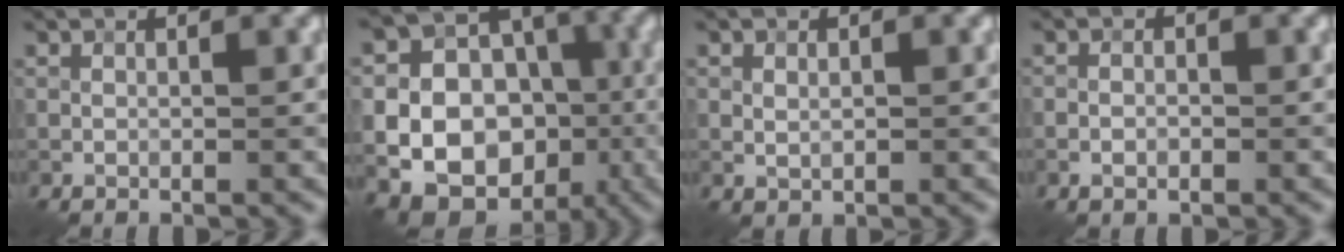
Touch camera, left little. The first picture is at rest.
{"total": 16.4, "force": [-4.1, 14.1, 7.4], "torque": [-0.118, -0.014, -0.078]}
{"total": 1.1, "force": [0.1, 0.8, 0.7], "torque": [-0.015, 0.000, 0.003]}
{"total": 1.3, "force": [-0.6, 0.9, 0.8], "torque": [-0.014, 0.003, -0.012]}